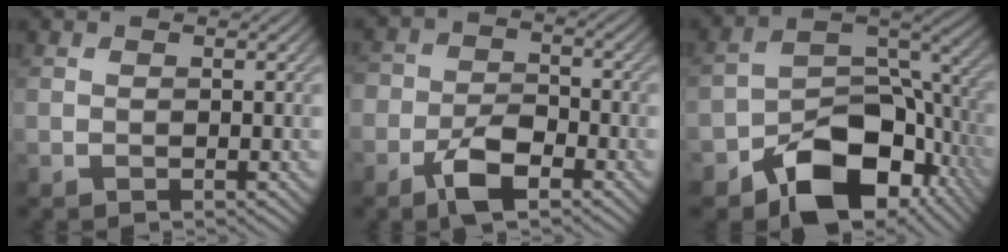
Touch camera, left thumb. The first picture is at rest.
{"total": 6.0, "force": [-3.4, 3.3, 3.7], "torque": [-0.064, -0.001, -0.073]}
{"total": 14.5, "force": [-7.6, 9.0, 8.5], "torque": [-0.131, -0.026, -0.136]}